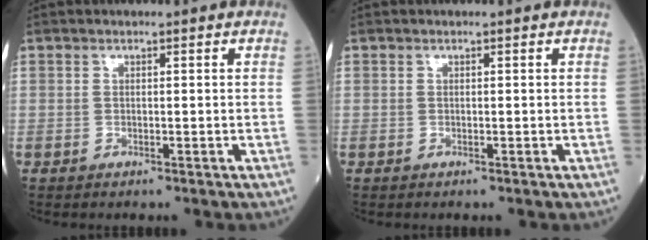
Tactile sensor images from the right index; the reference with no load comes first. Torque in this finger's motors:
{"motor_torque": [0.00, 0.00, 0.00, 0.00]}